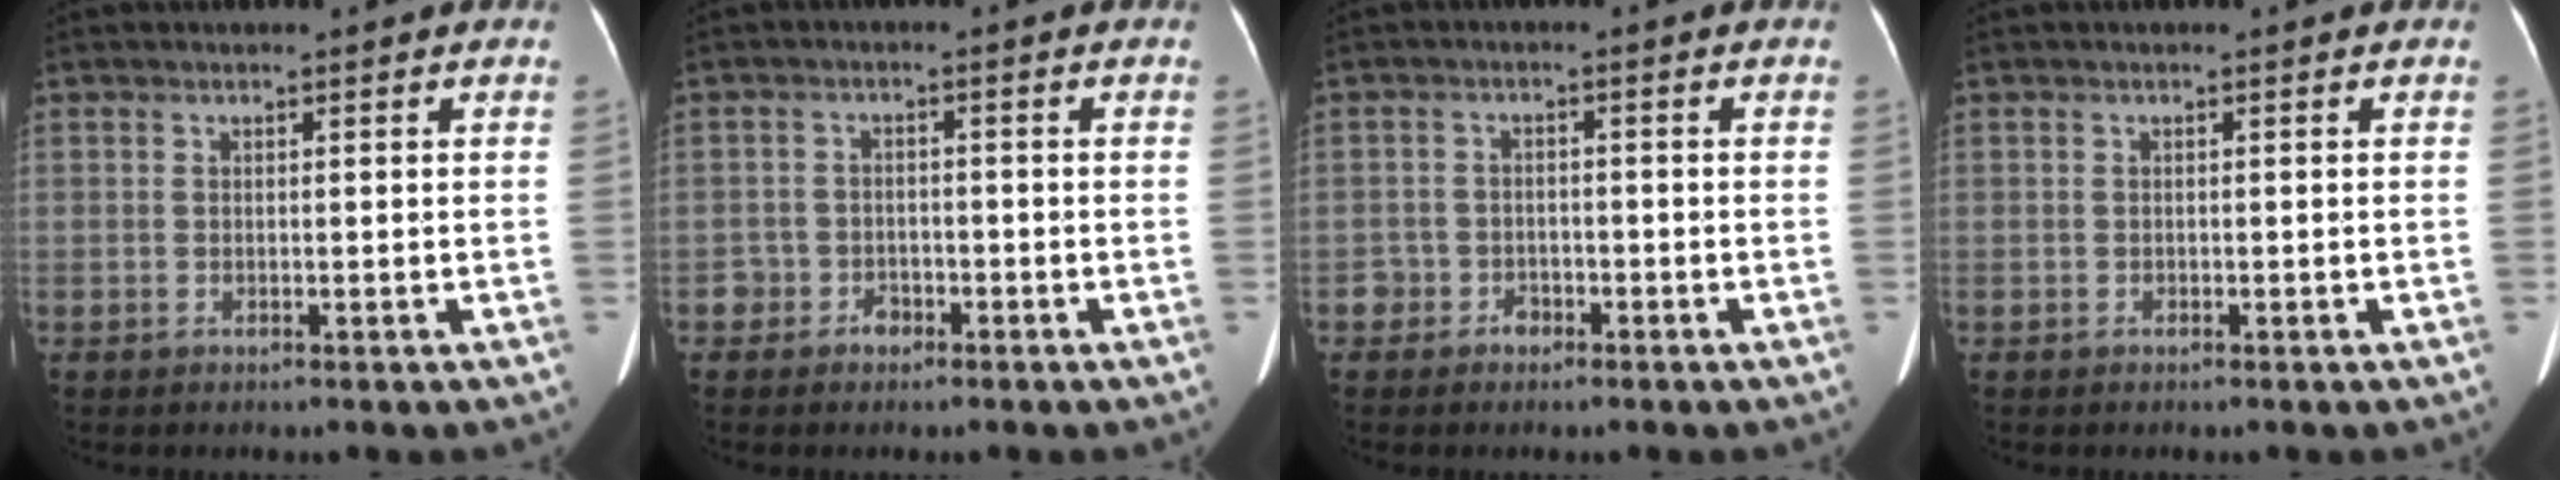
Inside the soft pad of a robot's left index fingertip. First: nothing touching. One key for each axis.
{"total": 2.7, "fx": -1.6, "fy": 2.1, "fz": 0.5, "tx": -0.004, "ty": 0.010, "tz": -0.028}
{"total": 2.6, "fx": -1.6, "fy": 2.1, "fz": 0.3, "tx": -0.002, "ty": 0.010, "tz": -0.028}
{"total": 0.0}